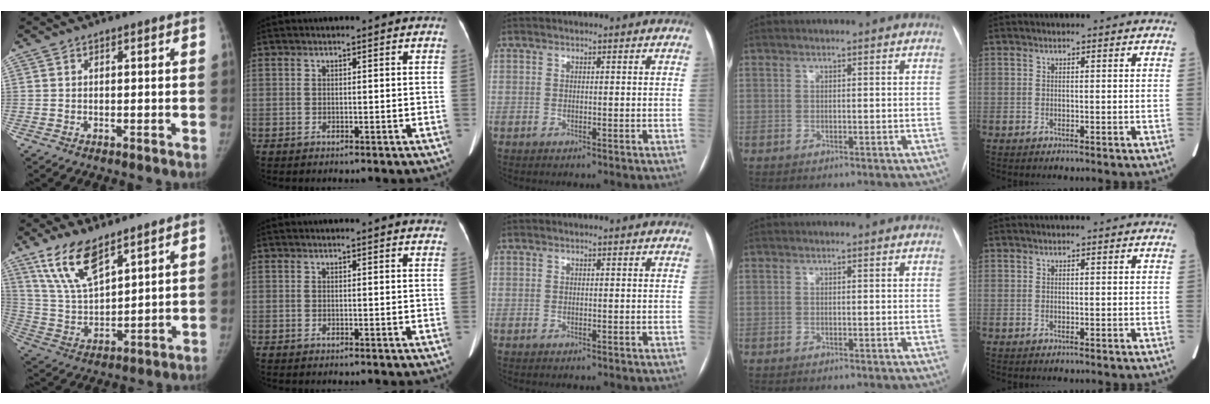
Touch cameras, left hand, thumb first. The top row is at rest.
{"thumb": {"total": 12.2, "force": [8.3, 4.5, 7.7], "torque": [-0.135, -0.038, 0.175]}, "index": {"total": 6.1, "force": [5.9, 0.8, 1.4], "torque": [-0.007, -0.004, 0.041]}}